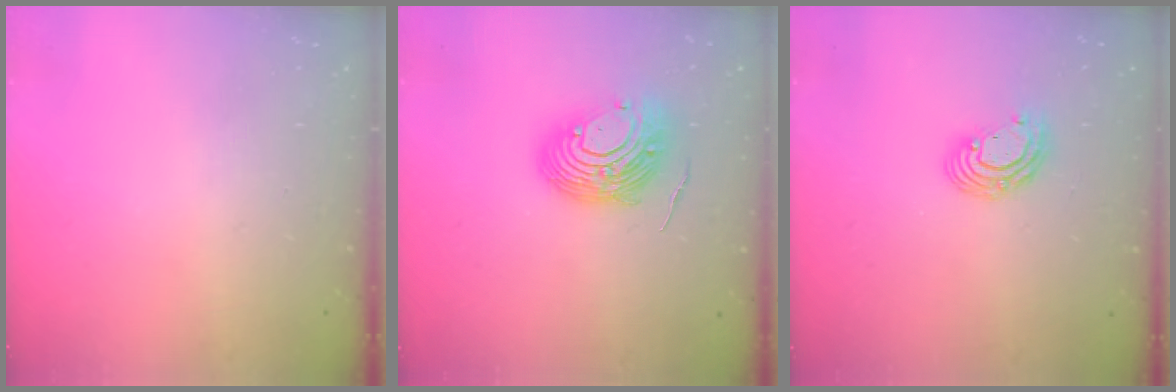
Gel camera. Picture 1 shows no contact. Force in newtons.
{"total": 13.4, "press": 13.3, "slide": 1.5}
{"total": 7.6, "press": 7.6, "slide": 0.9}